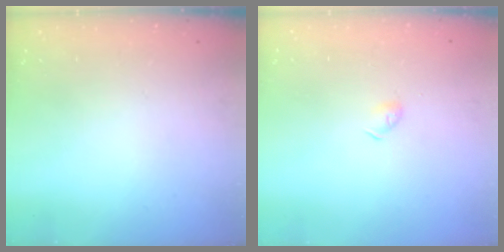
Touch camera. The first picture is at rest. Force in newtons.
{"total": 3.2, "press": 3.2, "slide": 0.6}